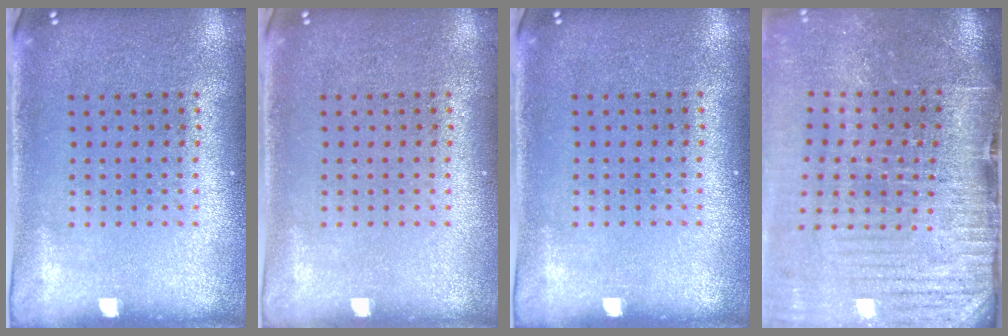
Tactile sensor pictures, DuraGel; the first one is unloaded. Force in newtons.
{"total": 0.0}
{"total": 0.0}
{"total": 4.3, "press": 3.7, "slide": 2.2}